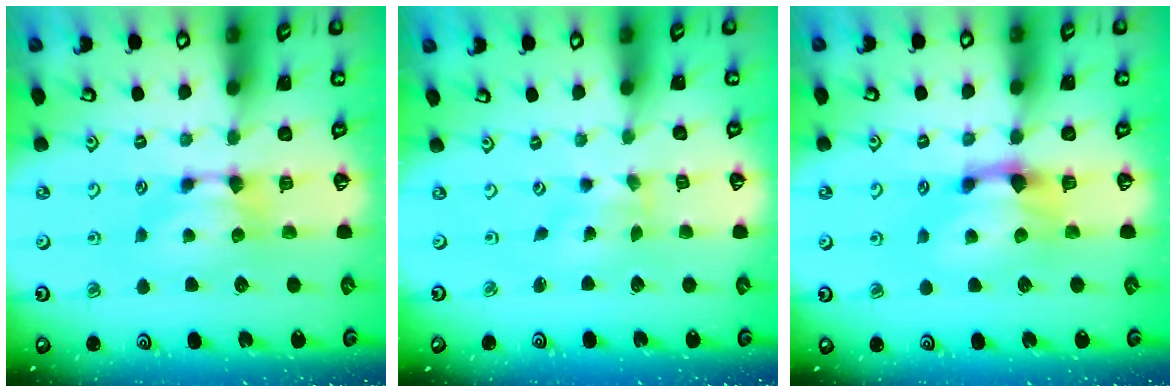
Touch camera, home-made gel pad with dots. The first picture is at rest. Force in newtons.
{"total": 2.6, "press": 2.4, "slide": 1.0}
{"total": 2.5, "press": 2.0, "slide": 1.5}